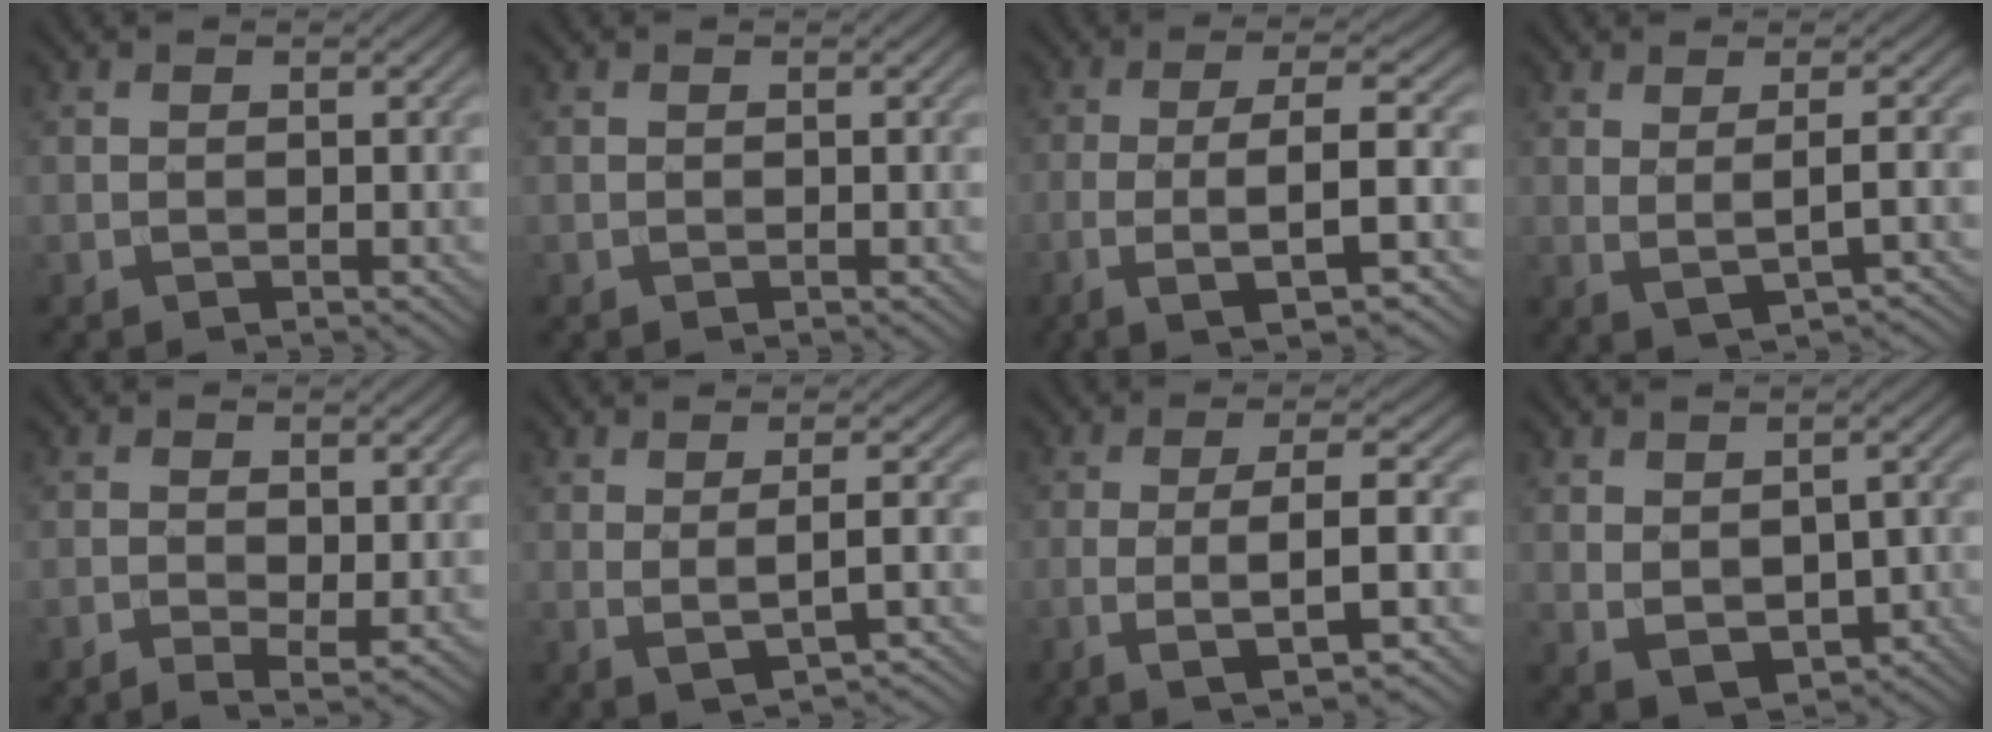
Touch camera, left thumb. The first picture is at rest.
{"total": 0.0}
{"total": 8.9, "force": [-2.8, 1.8, 8.3], "torque": [-0.135, 0.012, -0.059]}
{"total": 3.9, "force": [0.2, 0.9, 3.8], "torque": [-0.072, 0.011, 0.004]}
{"total": 2.1, "force": [-0.8, 0.6, 1.9], "torque": [-0.039, -0.004, -0.014]}
{"total": 4.1, "force": [-0.2, 0.9, 4.0], "torque": [-0.073, 0.006, -0.003]}
{"total": 7.4, "force": [-1.8, 1.4, 7.1], "torque": [-0.118, 0.010, -0.044]}
{"total": 5.6, "force": [-0.8, 3.7, 4.1], "torque": [-0.076, -0.021, 0.003]}